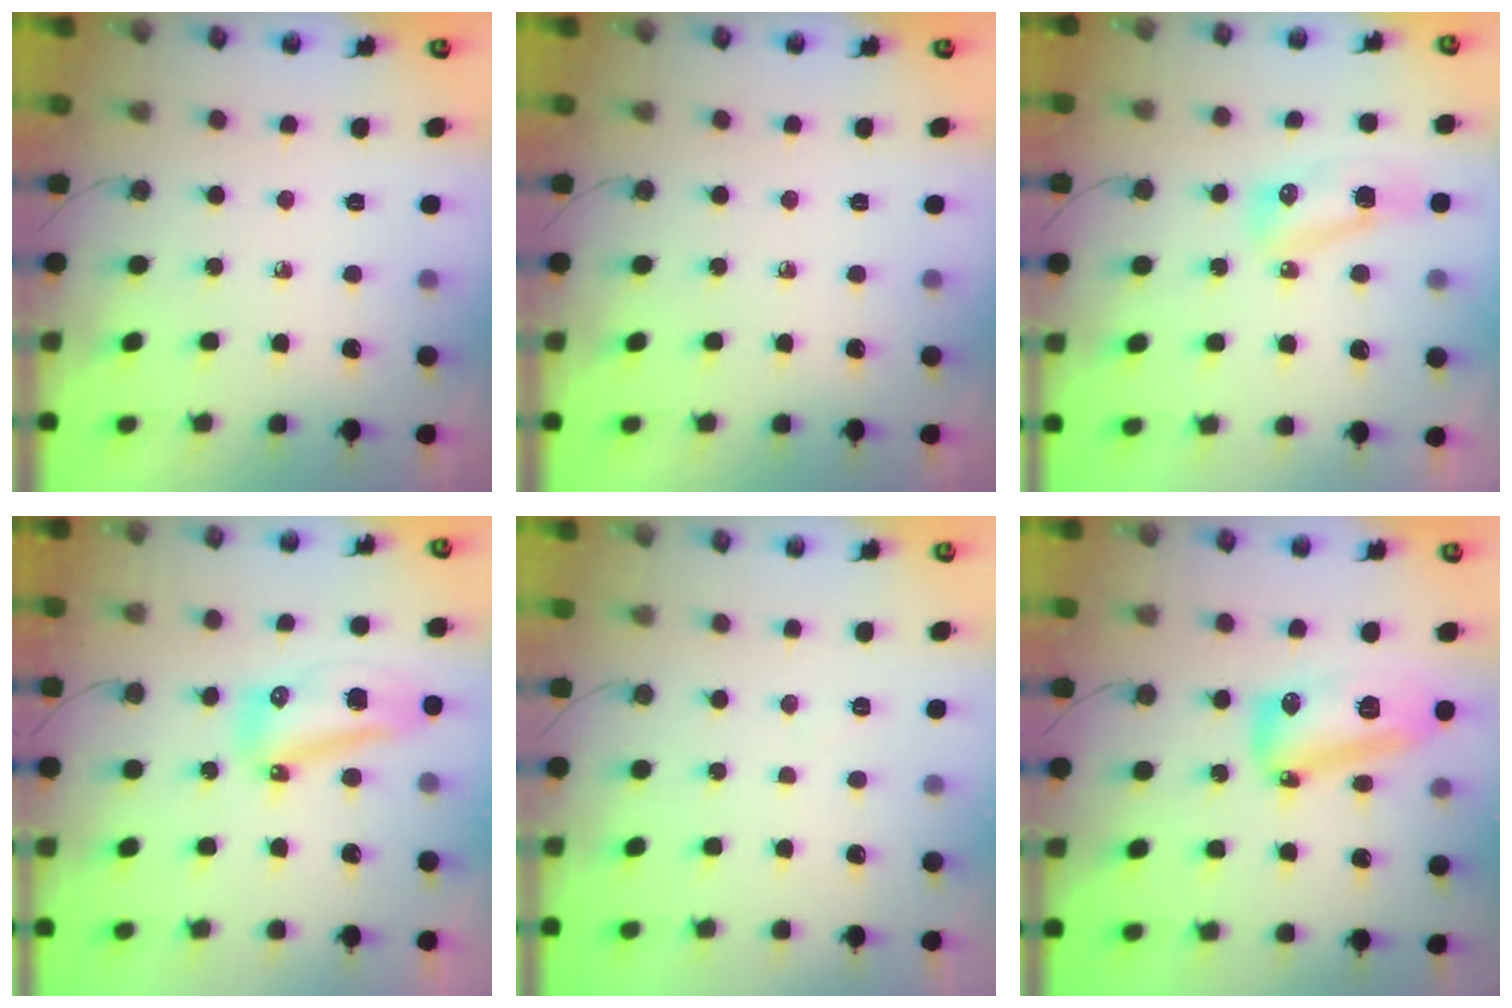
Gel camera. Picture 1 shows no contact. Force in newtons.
{"total": 0.0}
{"total": 10.5, "press": 9.3, "slide": 4.9}
{"total": 18.9, "press": 14.1, "slide": 12.5}
{"total": 9.9, "press": 3.3, "slide": 9.3}
{"total": 13.8, "press": 13.7, "slide": 1.4}